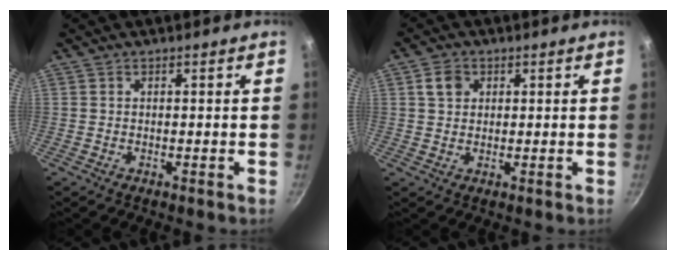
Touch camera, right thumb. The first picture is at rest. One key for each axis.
{"total": 3.7, "fx": 1.3, "fy": 3.0, "fz": 1.8, "tx": -0.018, "ty": 0.003, "tz": 0.020}